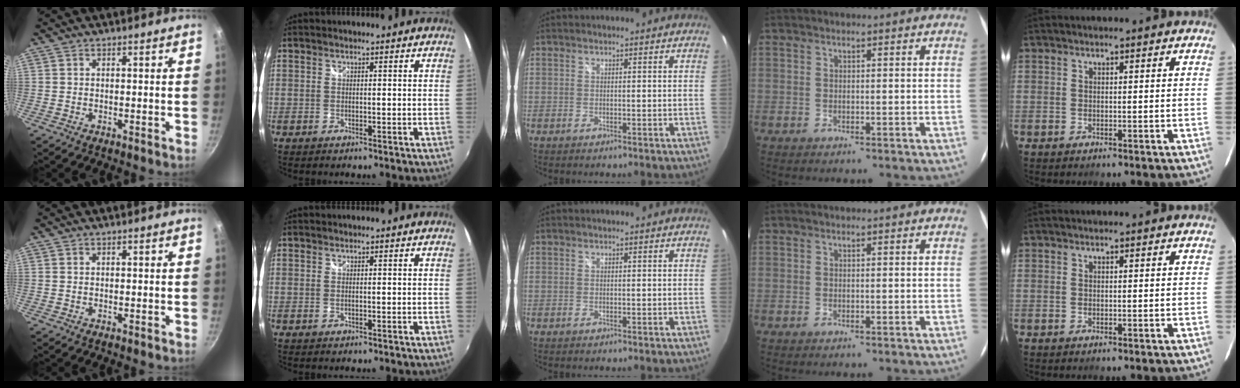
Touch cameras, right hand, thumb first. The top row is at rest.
{}